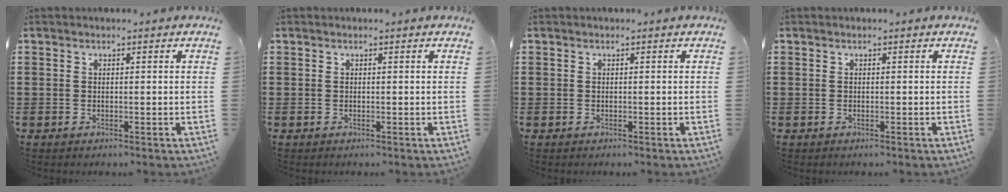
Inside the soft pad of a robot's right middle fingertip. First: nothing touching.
{"total": 0.0}
{"total": 0.0}
{"total": 0.0}